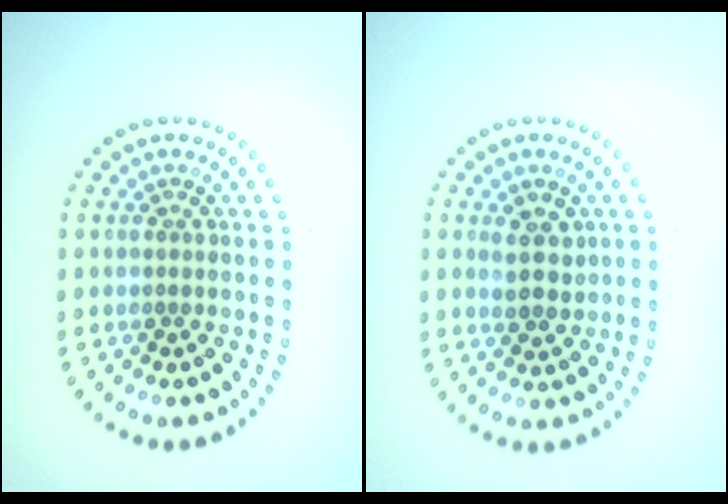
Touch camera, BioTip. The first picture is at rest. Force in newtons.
{"total": 2.3, "press": 2.2, "slide": 0.6}